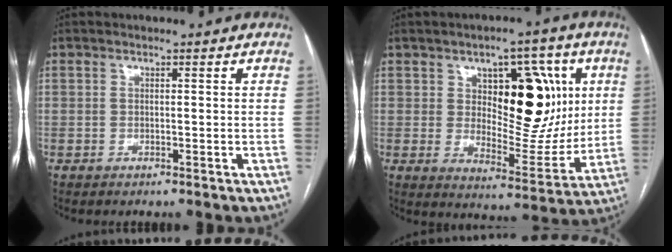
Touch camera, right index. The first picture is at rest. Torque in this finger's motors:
{"motor_torque": [0.42, 0.19, 0.28, 0.07]}